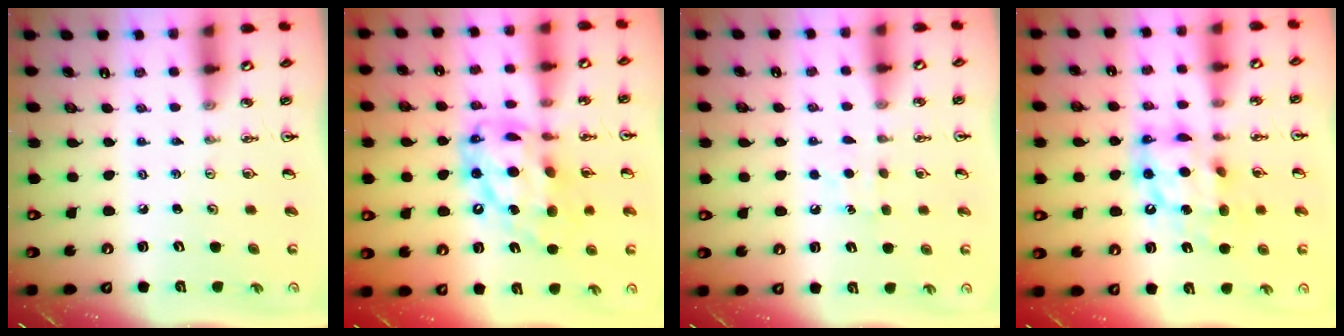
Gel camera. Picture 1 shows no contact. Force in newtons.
{"total": 18.3, "press": 18.2, "slide": 1.6}
{"total": 5.6, "press": 5.5, "slide": 0.7}
{"total": 13.3, "press": 13.3, "slide": 1.1}